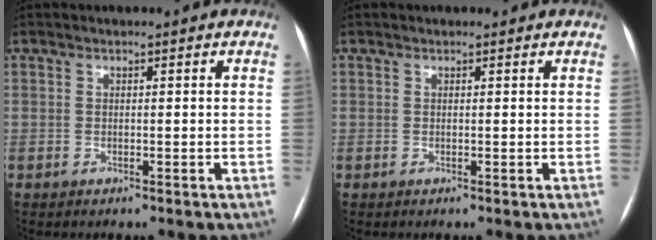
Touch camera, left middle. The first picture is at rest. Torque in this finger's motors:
{"motor_torque": [0.00, 0.00, 0.00, 0.01]}